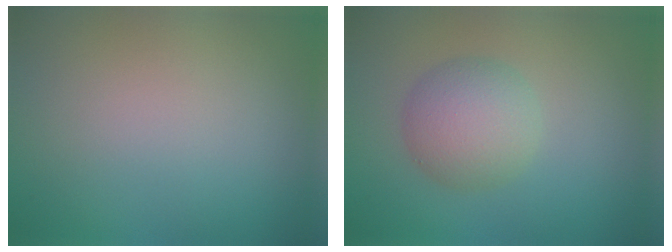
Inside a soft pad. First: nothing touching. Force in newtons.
{"total": 4.3, "press": 4.3, "slide": 0.1}